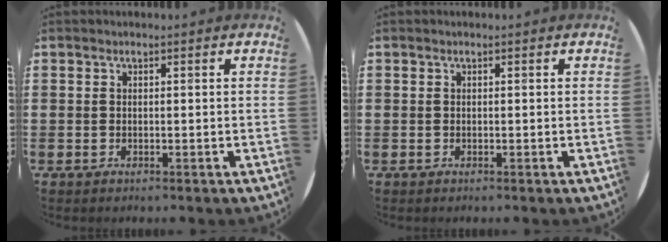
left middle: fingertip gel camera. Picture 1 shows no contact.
{"total": 0.0}